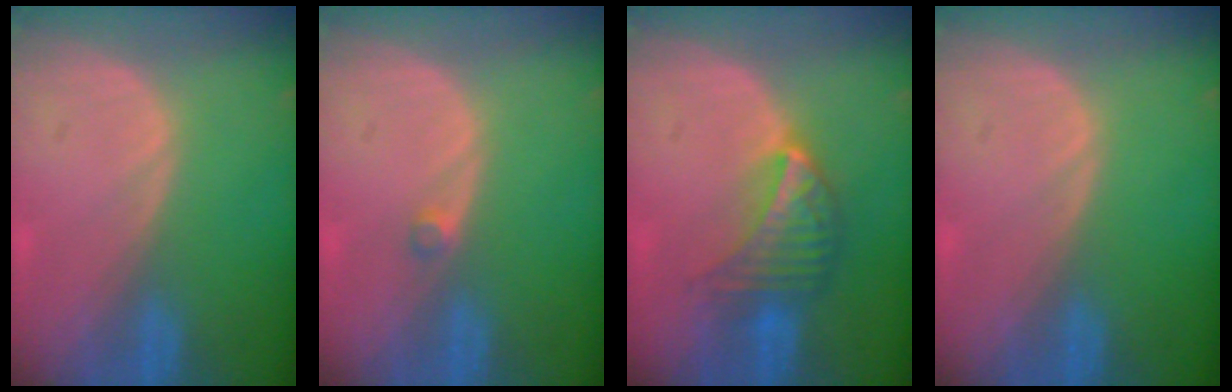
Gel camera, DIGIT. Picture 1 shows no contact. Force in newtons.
{"total": 1.1, "press": 1.0, "slide": 0.6}
{"total": 7.0, "press": 6.2, "slide": 3.3}
{"total": 0.0}